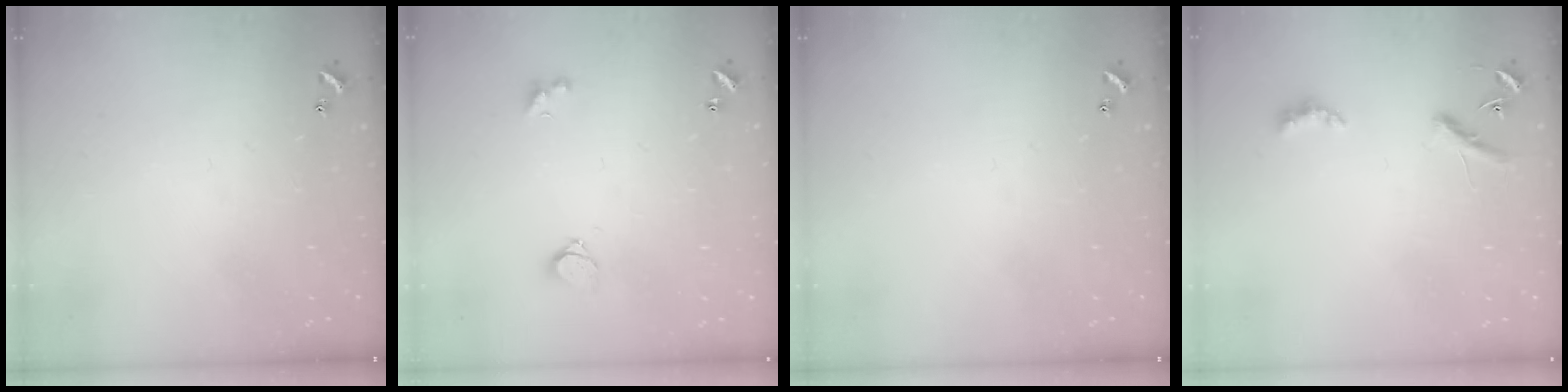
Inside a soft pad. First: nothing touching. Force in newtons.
{"total": 4.3, "press": 4.2, "slide": 0.8}
{"total": 0.0}
{"total": 3.1, "press": 3.0, "slide": 0.6}